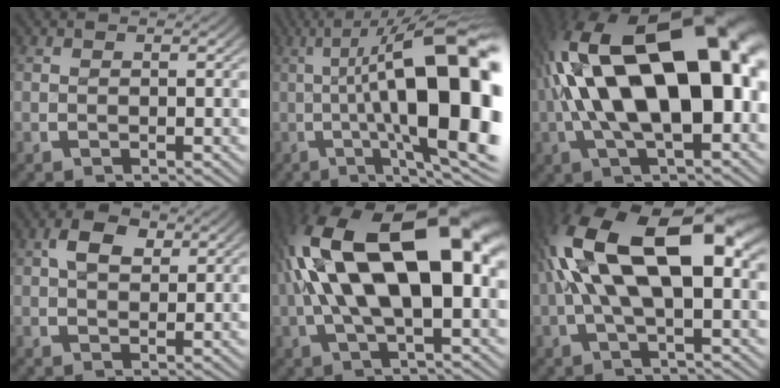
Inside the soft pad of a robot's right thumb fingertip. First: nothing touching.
{"total": 18.3, "force": [-0.3, 8.6, 16.2], "torque": [-0.227, -0.041, 0.006]}
{"total": 22.3, "force": [1.4, 12.2, 18.6], "torque": [-0.327, -0.015, 0.030]}
{"total": 3.5, "force": [1.5, 2.1, 2.4], "torque": [-0.035, 0.002, 0.026]}
{"total": 18.3, "force": [2.0, 9.7, 15.4], "torque": [-0.286, 0.001, 0.031]}
{"total": 13.9, "force": [2.0, 6.9, 11.9], "torque": [-0.238, 0.007, 0.029]}